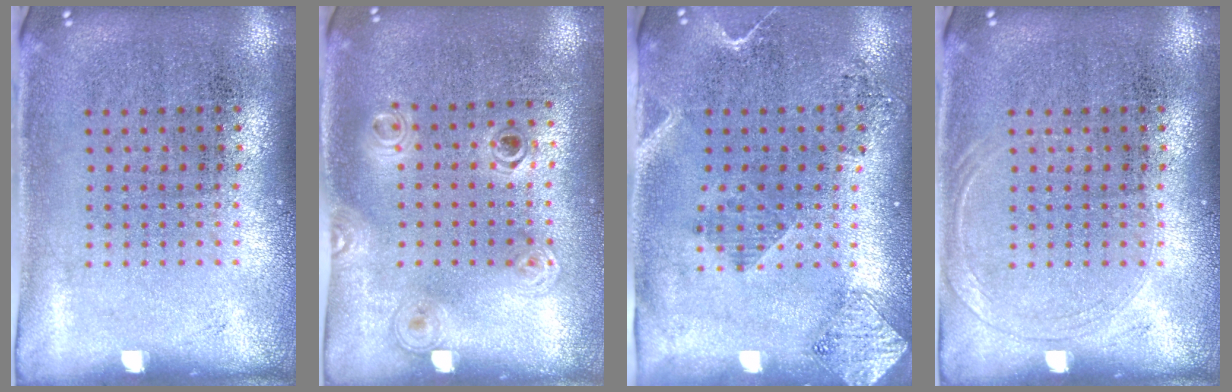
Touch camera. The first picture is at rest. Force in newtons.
{"total": 1.2, "press": 1.1, "slide": 0.5}
{"total": 2.0, "press": 1.7, "slide": 1.1}
{"total": 1.1, "press": 1.0, "slide": 0.3}